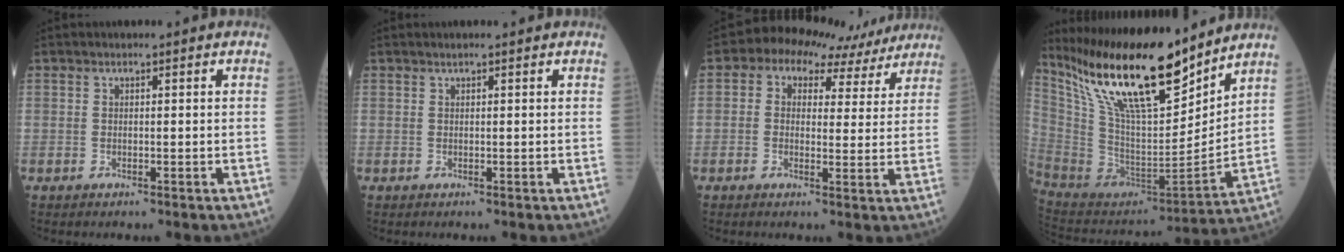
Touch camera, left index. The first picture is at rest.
{"total": 0.9, "force": [0.7, 0.1, 0.5], "torque": [-0.011, 0.009, 0.012]}
{"total": 10.7, "force": [7.4, 6.3, 4.3], "torque": [-0.050, 0.035, 0.077]}
{"total": 22.5, "force": [16.9, 4.5, 14.1], "torque": [-0.250, -0.005, 0.311]}